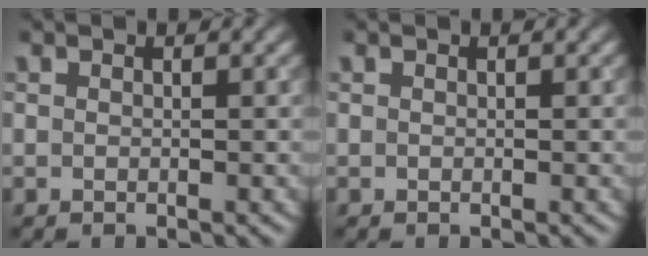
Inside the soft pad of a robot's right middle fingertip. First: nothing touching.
{"total": 0.0}